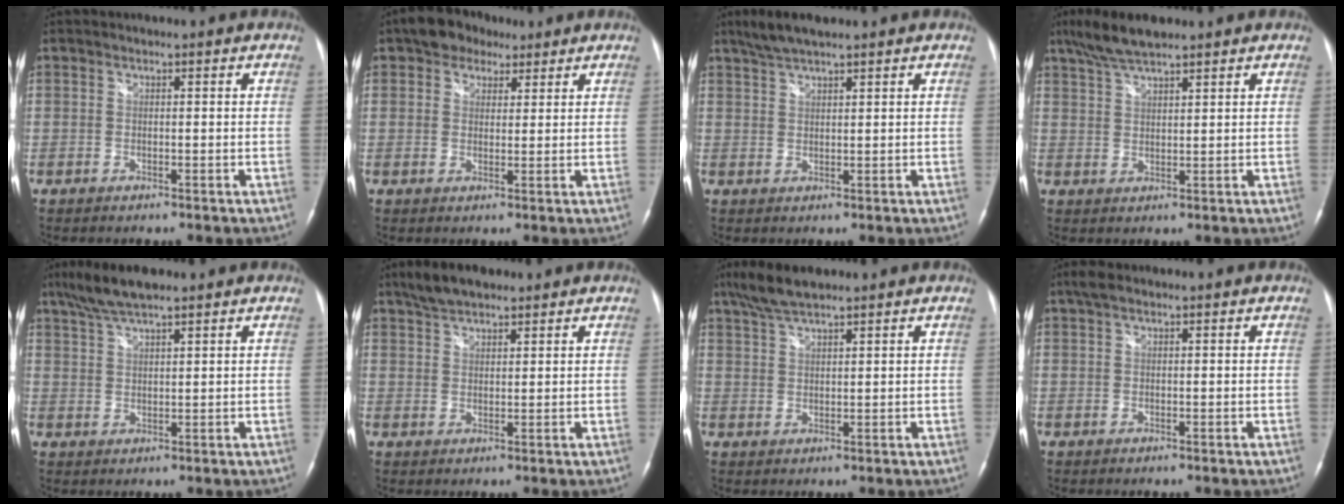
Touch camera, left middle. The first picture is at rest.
{"total": 5.5, "force": [3.6, 3.7, 2.0], "torque": [-0.033, 0.021, 0.061]}
{"total": 4.7, "force": [3.8, 0.6, 2.7], "torque": [-0.060, 0.016, 0.074]}
{"total": 6.1, "force": [4.9, 0.9, 3.5], "torque": [-0.076, 0.017, 0.094]}
{"total": 6.6, "force": [5.1, 1.0, 4.1], "torque": [-0.086, 0.020, 0.095]}
{"total": 5.4, "force": [4.2, 2.0, 2.7], "torque": [-0.059, 0.017, 0.079]}
{"total": 5.5, "force": [4.4, 0.8, 3.2], "torque": [-0.071, 0.017, 0.086]}
{"total": 2.0, "force": [1.3, 0.7, 1.4], "torque": [-0.030, 0.025, 0.024]}